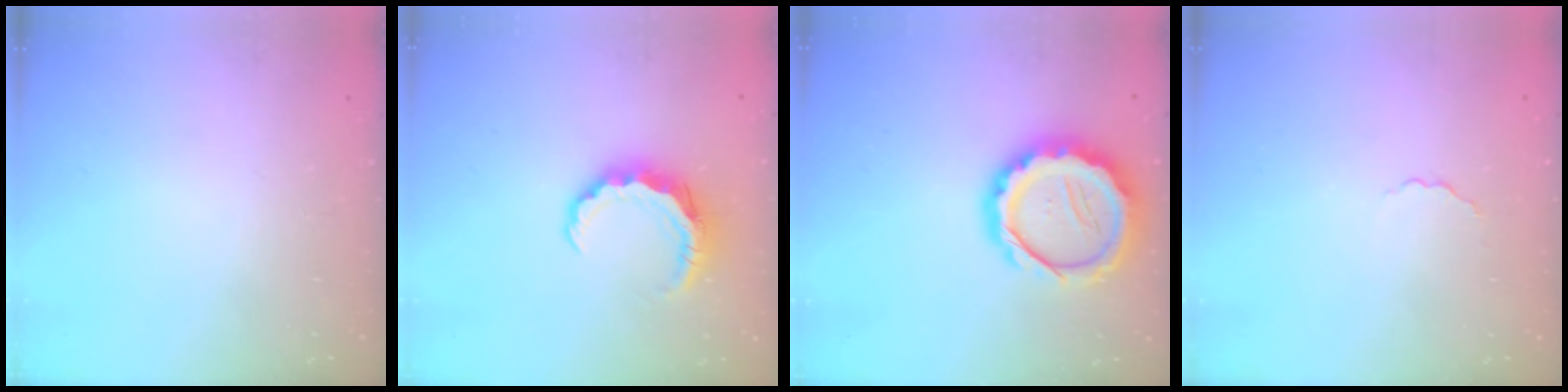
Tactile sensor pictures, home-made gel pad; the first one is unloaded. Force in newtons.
{"total": 8.1, "press": 8.0, "slide": 1.1}
{"total": 15.6, "press": 15.5, "slide": 2.0}
{"total": 2.4, "press": 2.3, "slide": 0.7}